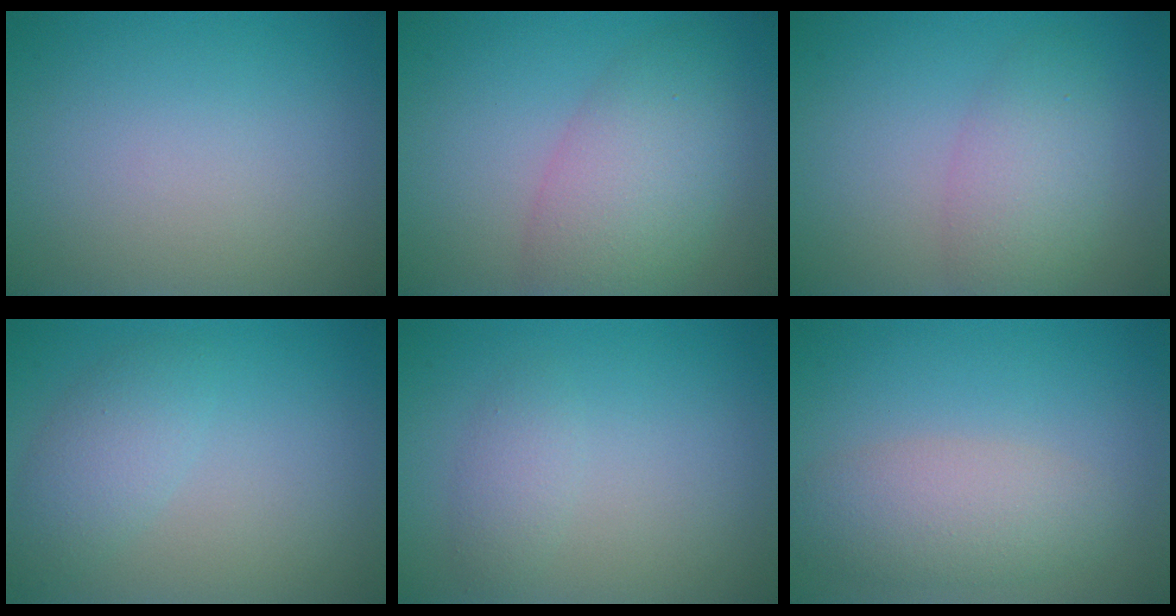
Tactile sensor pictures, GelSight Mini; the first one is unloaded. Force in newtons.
{"total": 6.1, "press": 6.1, "slide": 0.2}
{"total": 3.9, "press": 3.9, "slide": 0.2}
{"total": 2.8, "press": 2.8, "slide": 0.1}
{"total": 1.5, "press": 1.5, "slide": 0.0}
{"total": 4.0, "press": 4.0, "slide": 0.3}